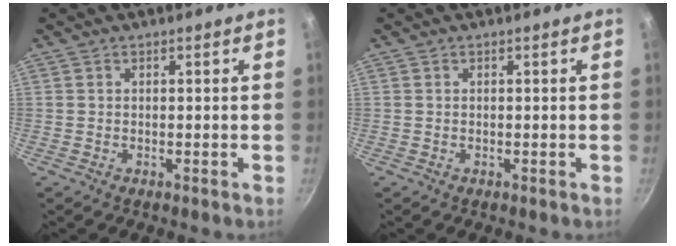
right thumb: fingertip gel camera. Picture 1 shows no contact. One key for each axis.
{"total": 0.0}